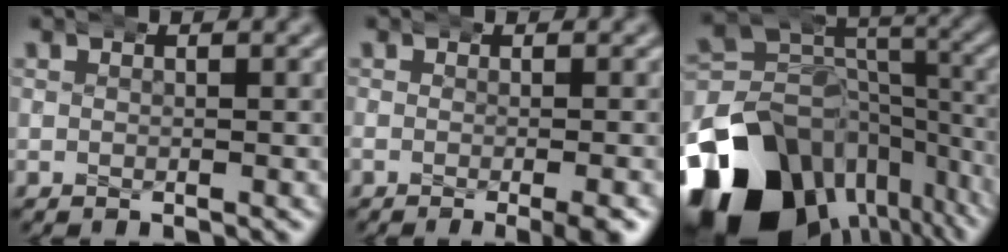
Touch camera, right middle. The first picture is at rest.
{"total": 2.0, "force": [-0.9, -0.2, 1.8], "torque": [-0.017, 0.003, -0.022]}
{"total": 18.5, "force": [-8.6, 12.2, 10.9], "torque": [-0.138, -0.048, -0.124]}